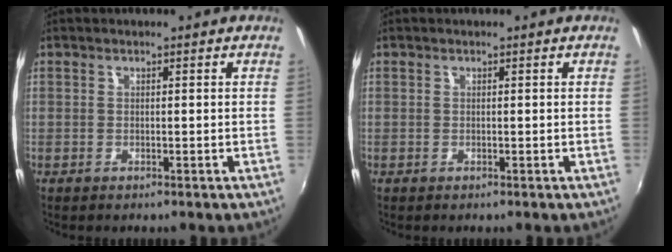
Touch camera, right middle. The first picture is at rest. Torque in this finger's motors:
{"motor_torque": [0.00, 0.00, 0.00, 0.00]}